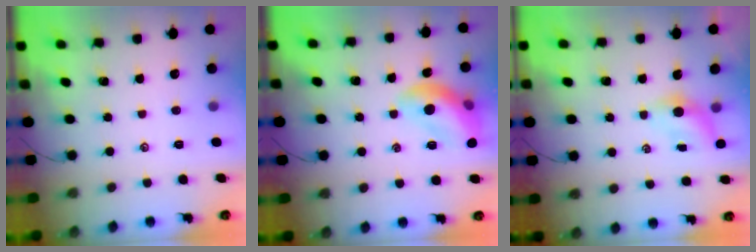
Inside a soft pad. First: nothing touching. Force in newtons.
{"total": 14.1, "press": 14.0, "slide": 1.6}
{"total": 3.8, "press": 3.7, "slide": 0.8}